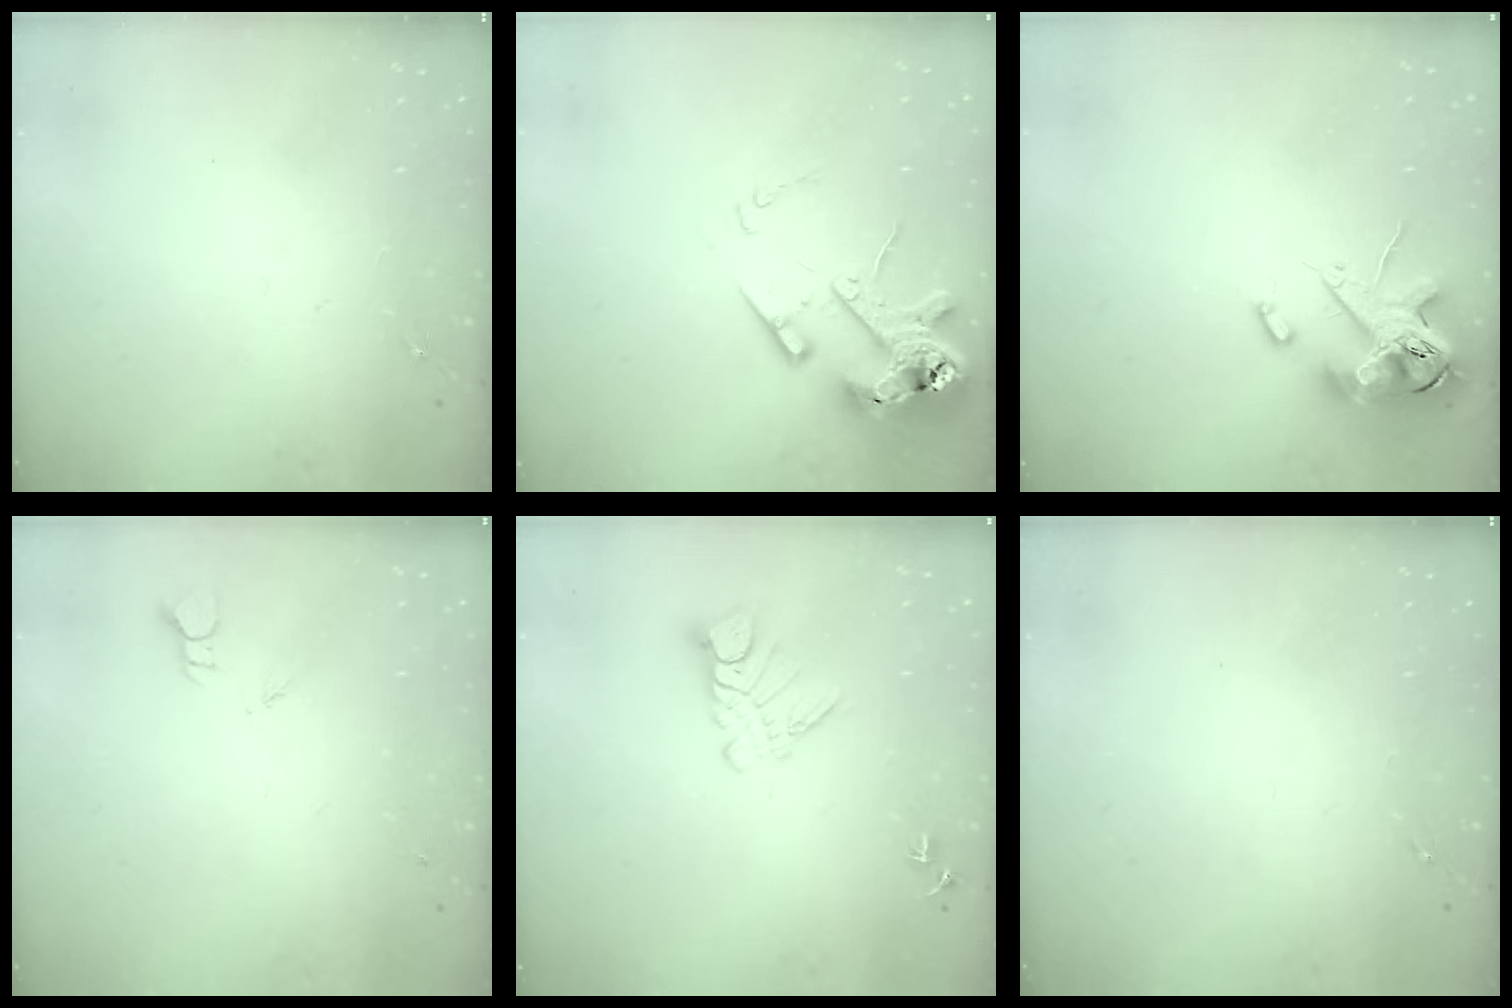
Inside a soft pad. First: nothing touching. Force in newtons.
{"total": 14.6, "press": 14.5, "slide": 2.0}
{"total": 14.5, "press": 14.3, "slide": 2.4}
{"total": 1.9, "press": 1.9, "slide": 0.1}
{"total": 8.5, "press": 8.5, "slide": 0.9}
{"total": 0.0}